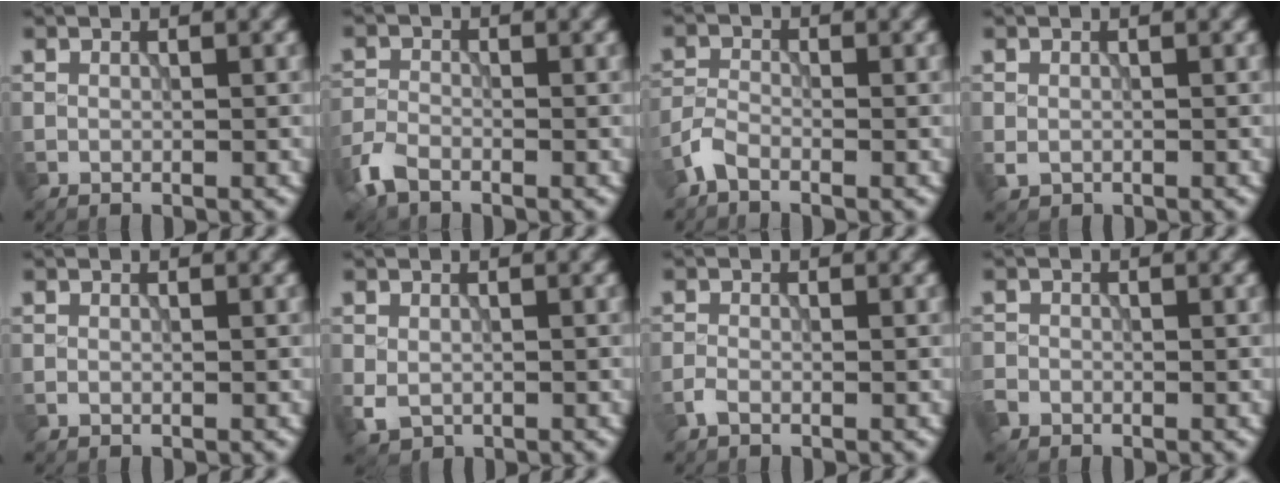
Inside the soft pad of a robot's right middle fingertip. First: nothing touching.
{"total": 2.9, "force": [-2.1, 1.3, 1.4], "torque": [-0.034, -0.006, -0.057]}
{"total": 2.0, "force": [-1.5, 0.7, 1.1], "torque": [-0.025, 0.002, -0.041]}
{"total": 1.1, "force": [-0.3, 0.9, 0.5], "torque": [-0.012, -0.006, -0.006]}
{"total": 0.0}
{"total": 1.8, "force": [-0.5, 1.4, 1.1], "torque": [-0.025, -0.008, -0.007]}
{"total": 0.9, "force": [-0.7, 0.3, 0.6], "torque": [-0.014, 0.001, -0.018]}
{"total": 1.5, "force": [-1.0, 1.0, 0.3], "torque": [-0.003, -0.003, -0.025]}